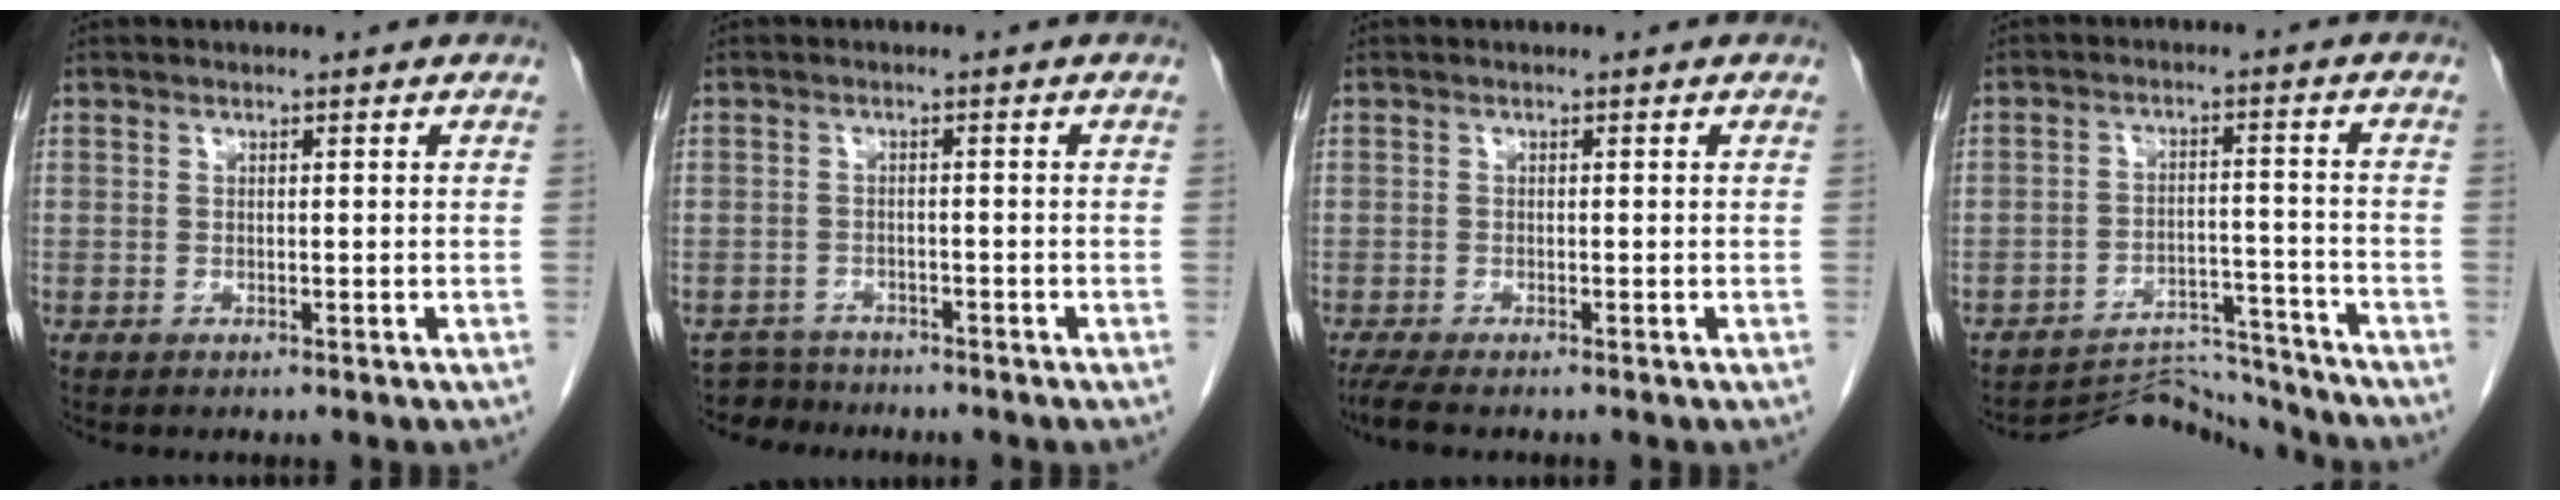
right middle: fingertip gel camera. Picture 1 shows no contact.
{"total": 3.5, "force": [-3.3, 0.9, -0.9], "torque": [0.015, -0.007, -0.056]}
{"total": 3.2, "force": [-2.7, 0.2, 1.8], "torque": [-0.037, -0.011, -0.046]}
{"total": 8.4, "force": [-8.3, 0.4, -1.3], "torque": [0.022, 0.018, -0.133]}